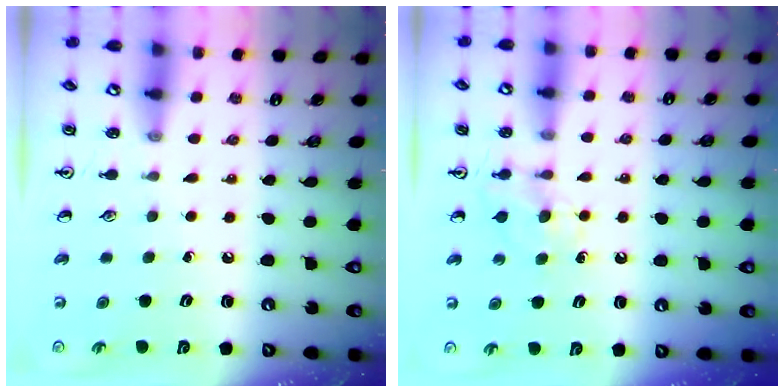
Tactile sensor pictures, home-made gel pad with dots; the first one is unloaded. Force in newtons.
{"total": 5.1, "press": 5.0, "slide": 0.7}